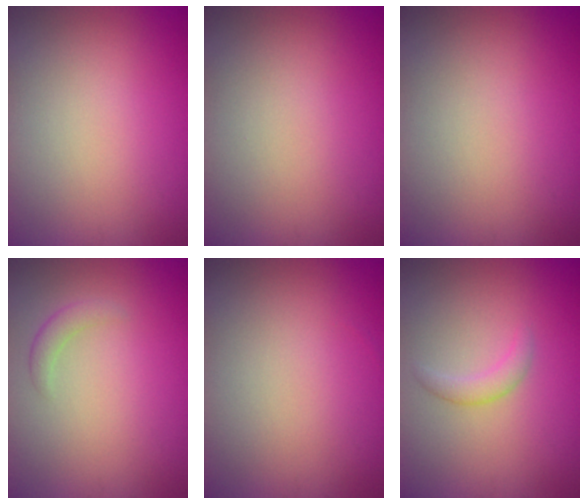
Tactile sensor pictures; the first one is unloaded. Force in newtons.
{"total": 0.0}
{"total": 0.0}
{"total": 1.4, "press": 1.4, "slide": 0.0}
{"total": 0.0}
{"total": 1.6, "press": 1.6, "slide": 0.2}